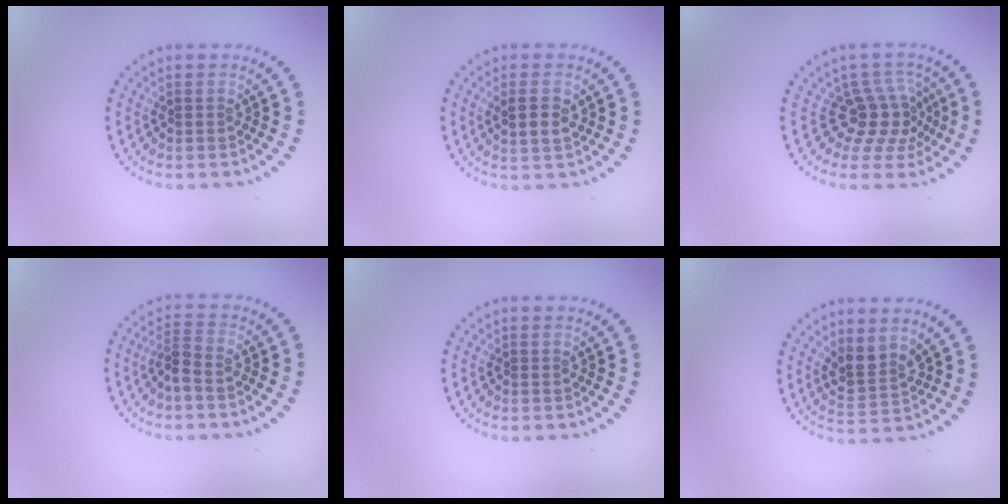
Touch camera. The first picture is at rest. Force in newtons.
{"total": 2.4, "press": 2.3, "slide": 0.6}
{"total": 3.7, "press": 2.6, "slide": 2.6}
{"total": 1.9, "press": 1.5, "slide": 1.2}
{"total": 0.0}
{"total": 2.8, "press": 2.4, "slide": 1.4}